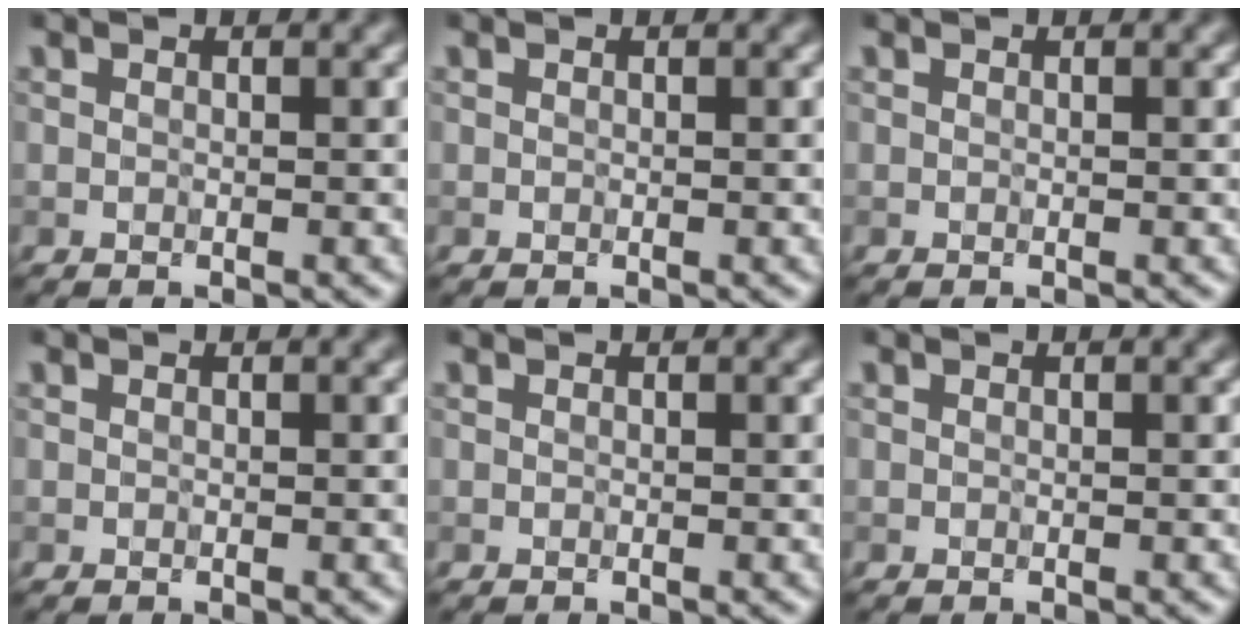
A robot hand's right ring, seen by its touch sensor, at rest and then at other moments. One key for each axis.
{"total": 0.0}
{"total": 0.0}
{"total": 0.0}
{"total": 0.0}
{"total": 0.0}